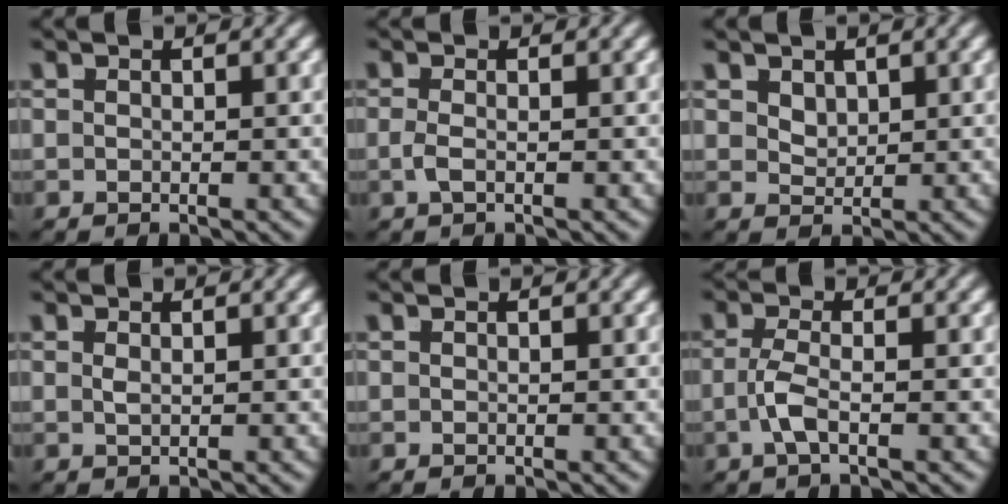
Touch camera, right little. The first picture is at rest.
{"total": 1.2, "force": [-0.7, -0.5, 0.8], "torque": [-0.021, -0.012, -0.006]}
{"total": 1.6, "force": [1.4, 0.3, 0.7], "torque": [-0.009, -0.011, 0.039]}
{"total": 0.8, "force": [0.1, -0.7, 0.3], "torque": [-0.006, -0.010, 0.011]}
{"total": 0.0}
{"total": 2.2, "force": [-0.9, -0.2, 2.0], "torque": [-0.043, -0.010, -0.011]}